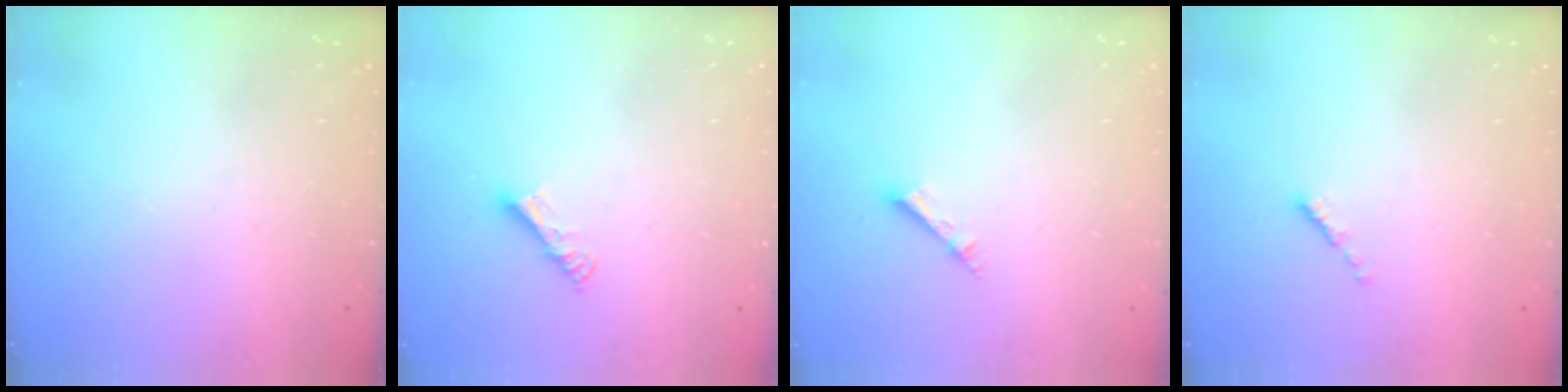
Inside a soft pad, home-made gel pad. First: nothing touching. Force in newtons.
{"total": 4.9, "press": 4.8, "slide": 0.4}
{"total": 2.5, "press": 2.5, "slide": 0.1}
{"total": 0.0}